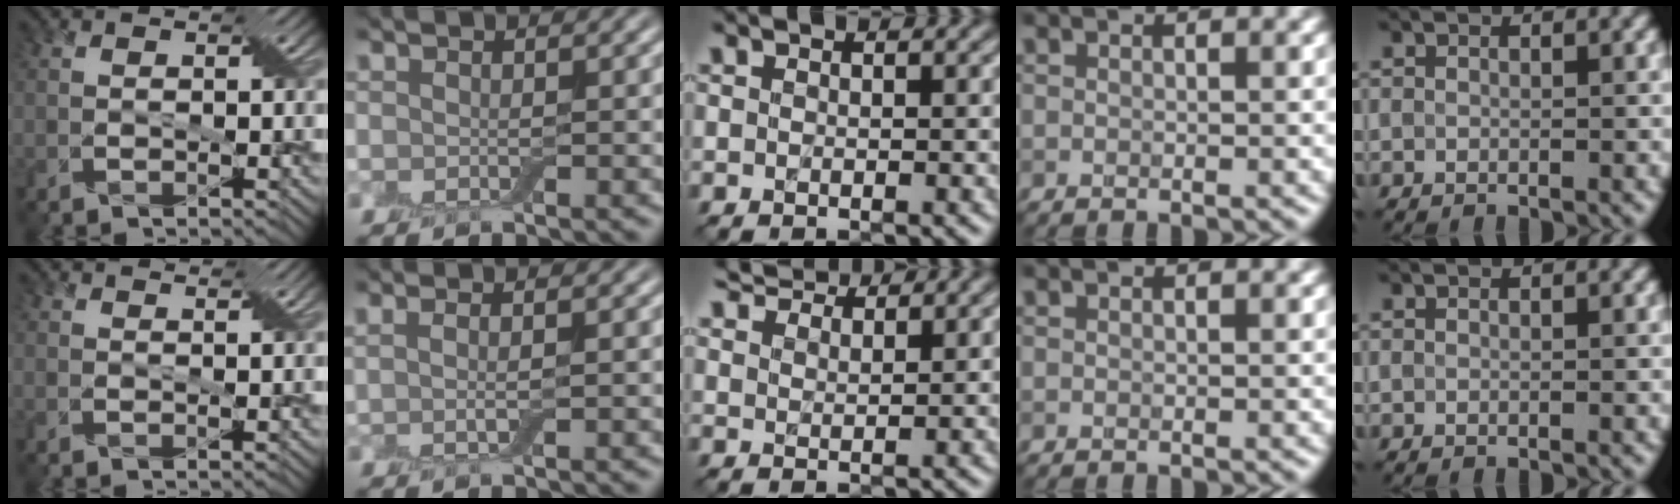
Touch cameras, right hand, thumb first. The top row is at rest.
{"thumb": {"total": 1.2, "force": [1.1, 0.1, 0.5], "torque": [-0.011, 0.002, 0.013]}, "index": {"total": 1.8, "force": [0.6, 0.8, 1.5], "torque": [-0.016, -0.006, -0.006]}, "middle": {"total": 4.7, "force": [4.7, 0.4, 0.5], "torque": [-0.016, 0.008, 0.070]}}